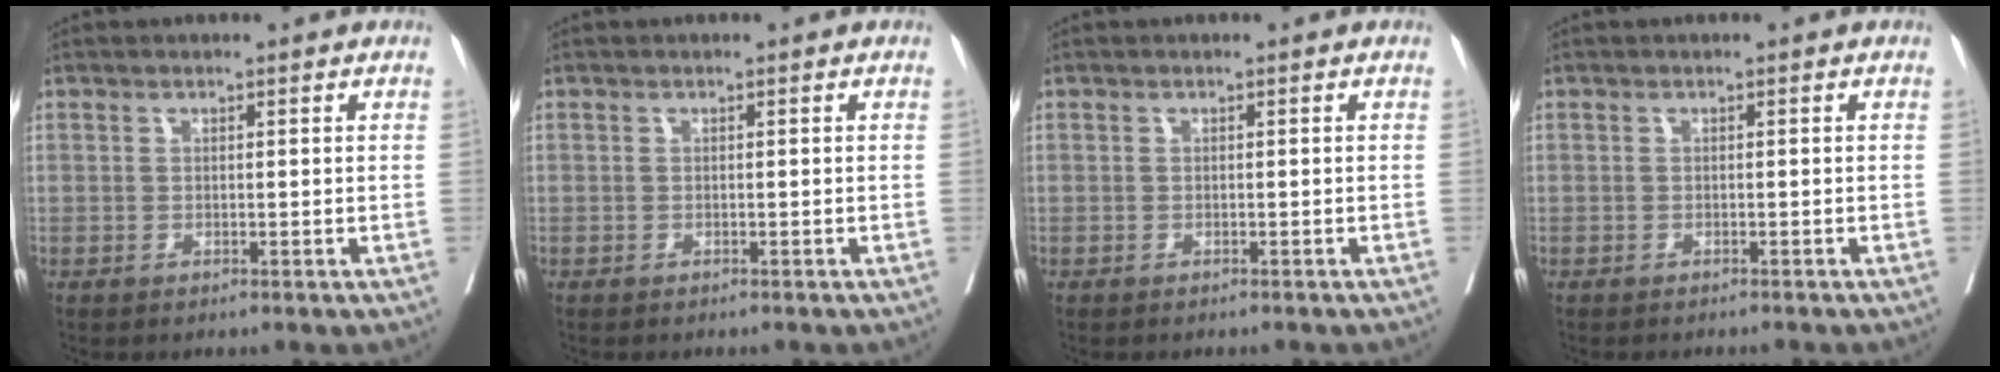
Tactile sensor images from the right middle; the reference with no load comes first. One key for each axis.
{"total": 1.3, "fx": -1.2, "fy": 0.1, "fz": 0.5, "tx": -0.007, "ty": 0.000, "tz": -0.016}
{"total": 2.0, "fx": -1.8, "fy": 0.2, "fz": 0.7, "tx": -0.010, "ty": 0.000, "tz": -0.023}
{"total": 3.2, "fx": -3.1, "fy": 0.1, "fz": 1.0, "tx": -0.010, "ty": -0.006, "tz": -0.039}